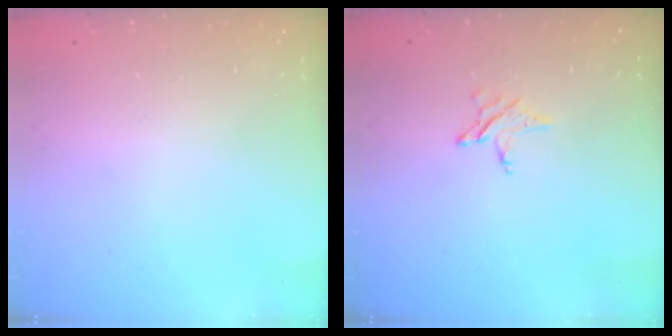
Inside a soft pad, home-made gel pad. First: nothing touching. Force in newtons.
{"total": 2.9, "press": 2.8, "slide": 0.3}